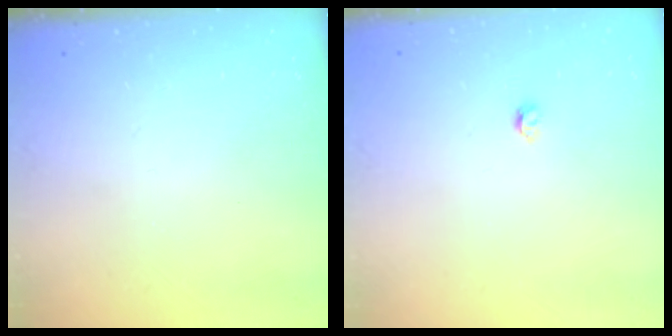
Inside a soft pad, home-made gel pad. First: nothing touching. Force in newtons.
{"total": 3.2, "press": 3.2, "slide": 0.5}